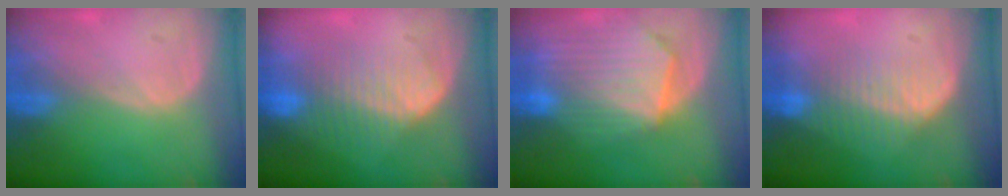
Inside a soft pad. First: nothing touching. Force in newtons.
{"total": 8.0, "press": 7.5, "slide": 2.7}
{"total": 10.5, "press": 9.2, "slide": 5.1}
{"total": 7.2, "press": 6.6, "slide": 2.8}